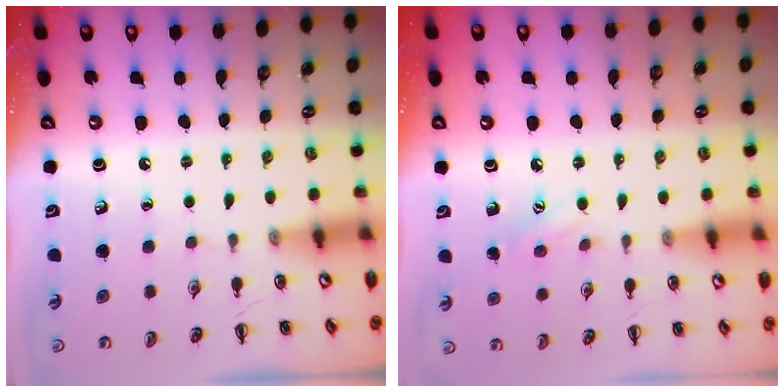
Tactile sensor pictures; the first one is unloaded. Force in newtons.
{"total": 6.7, "press": 6.5, "slide": 1.6}